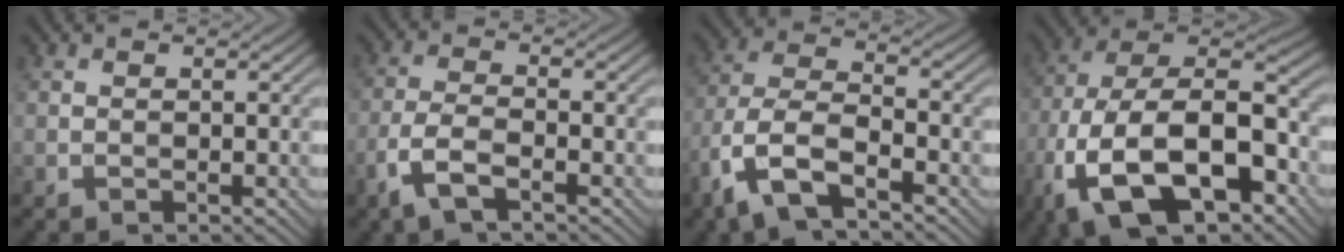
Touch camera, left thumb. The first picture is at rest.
{"total": 4.8, "force": [-2.8, 1.6, 3.6], "torque": [-0.092, -0.001, -0.064]}
{"total": 9.5, "force": [-5.6, 3.7, 6.7], "torque": [-0.151, -0.005, -0.124]}
{"total": 19.4, "force": [-8.5, 10.3, 14.1], "torque": [-0.275, -0.027, -0.141]}